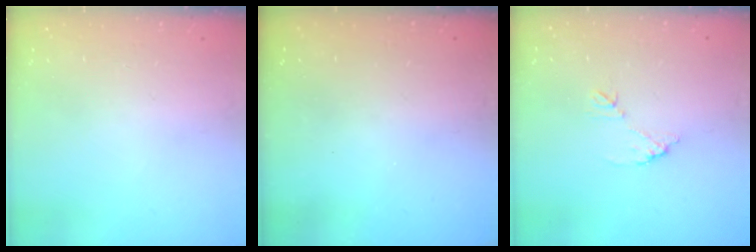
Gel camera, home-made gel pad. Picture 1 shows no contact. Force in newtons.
{"total": 3.3, "press": 3.3, "slide": 0.1}
{"total": 6.5, "press": 6.4, "slide": 0.5}